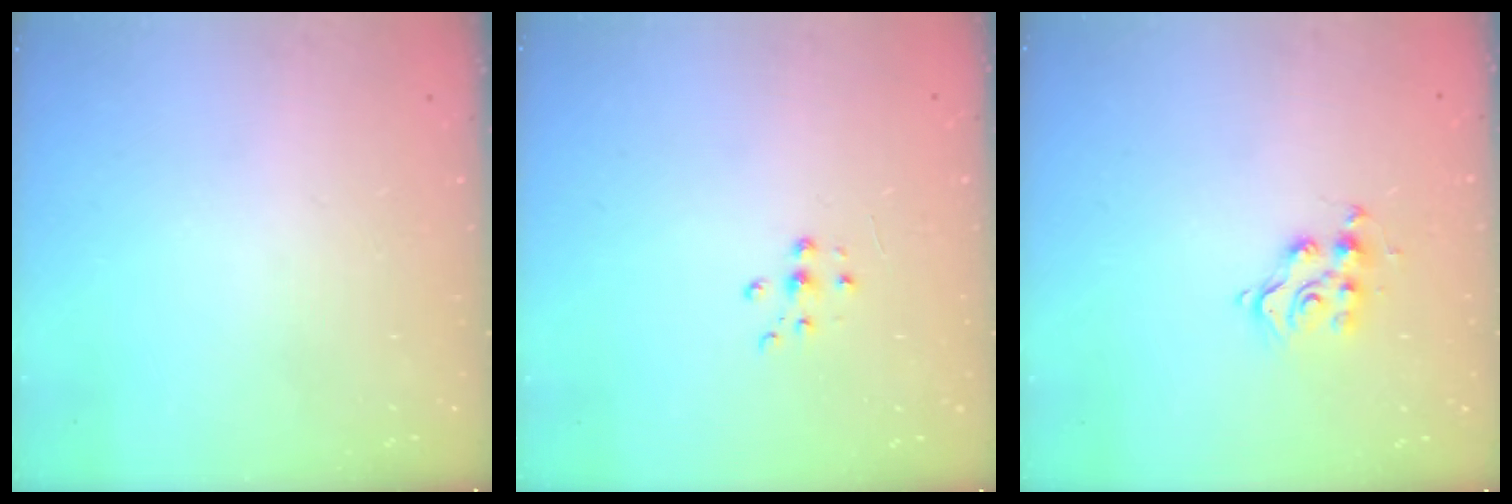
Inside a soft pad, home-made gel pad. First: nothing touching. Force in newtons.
{"total": 5.7, "press": 5.7, "slide": 0.6}
{"total": 8.1, "press": 8.0, "slide": 0.6}